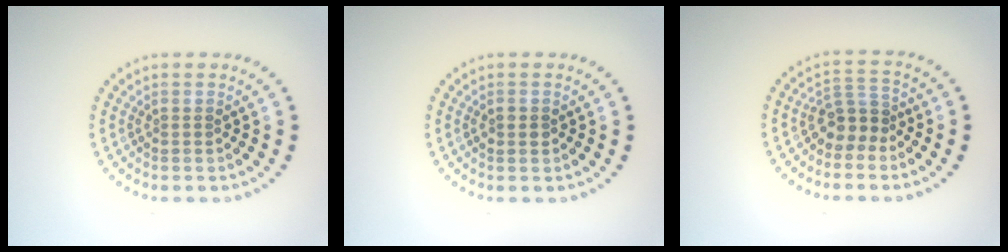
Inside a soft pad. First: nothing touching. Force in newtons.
{"total": 1.3, "press": 1.3, "slide": 0.1}
{"total": 2.7, "press": 2.3, "slide": 1.5}